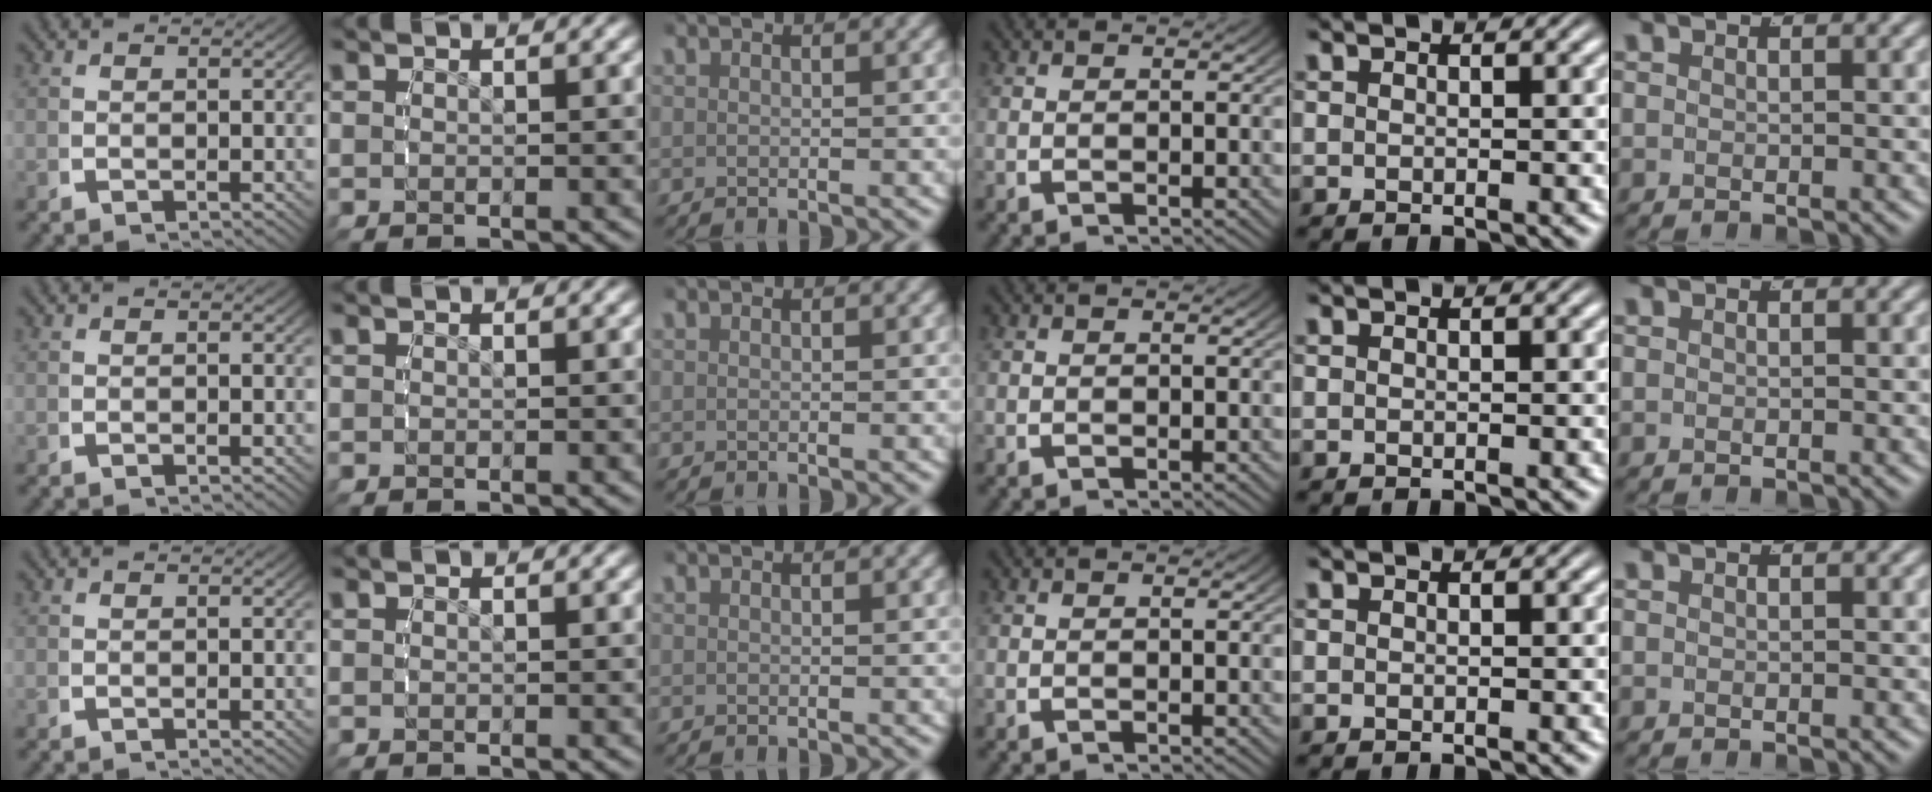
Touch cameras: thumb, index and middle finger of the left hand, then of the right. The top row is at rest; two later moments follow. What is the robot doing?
{"motion": "reach", "object": "air blower"}